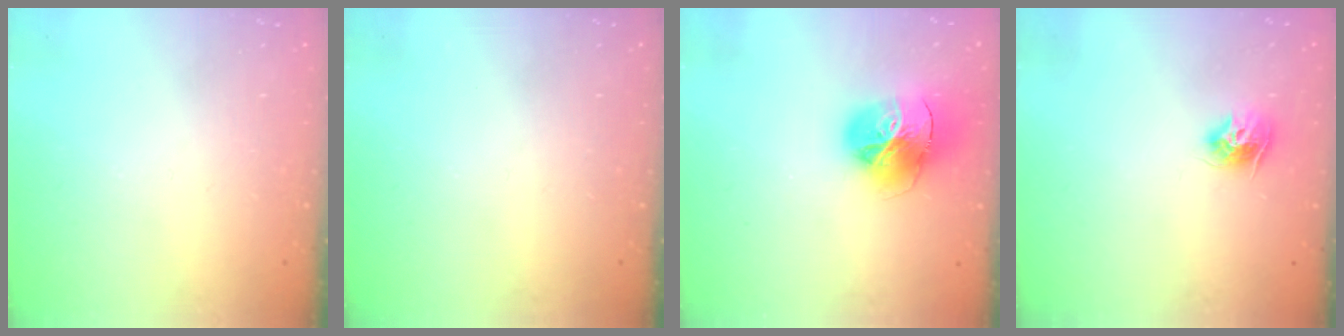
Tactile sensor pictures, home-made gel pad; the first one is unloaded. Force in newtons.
{"total": 0.0}
{"total": 18.2, "press": 18.1, "slide": 2.0}
{"total": 9.6, "press": 9.6, "slide": 0.7}